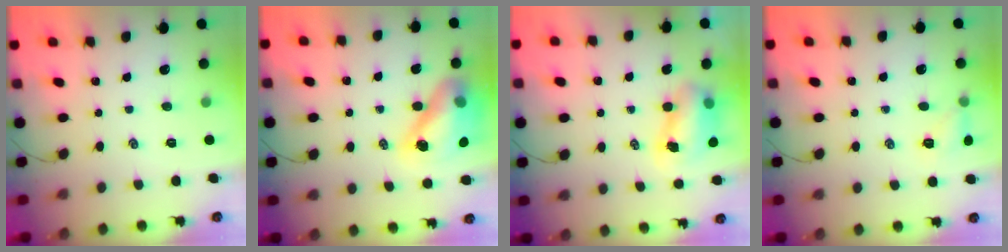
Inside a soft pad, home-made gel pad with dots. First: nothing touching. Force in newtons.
{"total": 15.3, "press": 14.8, "slide": 4.0}
{"total": 8.6, "press": 8.5, "slide": 1.7}
{"total": 7.4, "press": 7.3, "slide": 1.4}